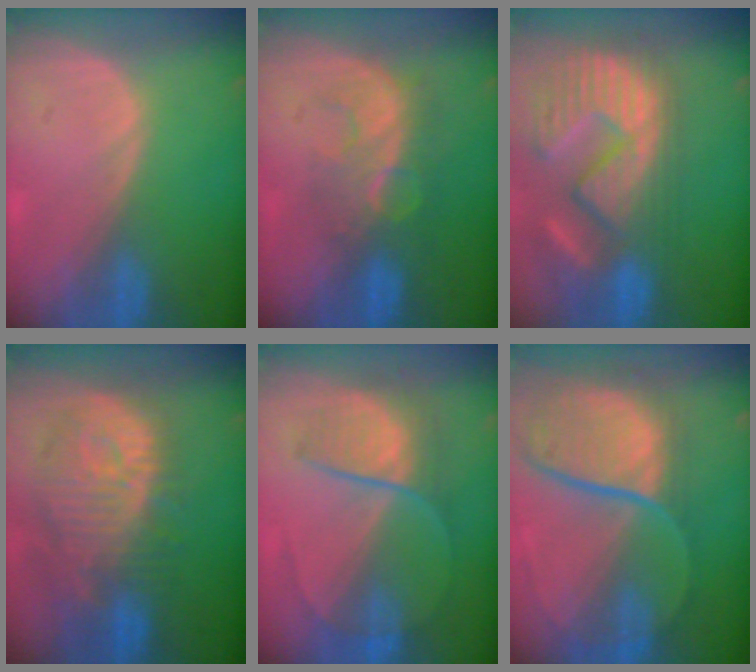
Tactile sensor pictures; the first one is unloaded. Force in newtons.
{"total": 8.1, "press": 7.4, "slide": 3.2}
{"total": 14.6, "press": 12.4, "slide": 7.8}
{"total": 12.2, "press": 11.0, "slide": 5.2}
{"total": 6.8, "press": 6.6, "slide": 1.6}
{"total": 11.9, "press": 9.9, "slide": 6.7}